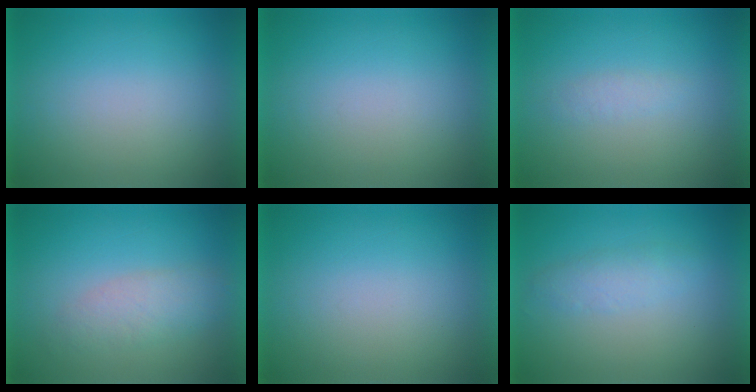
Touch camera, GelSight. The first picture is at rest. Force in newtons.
{"total": 0.0}
{"total": 1.3}
{"total": 2.9}
{"total": 0.0}
{"total": 2.4}